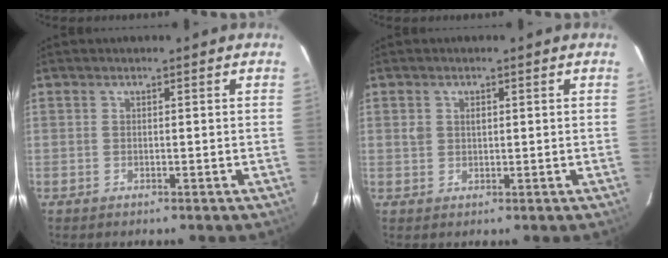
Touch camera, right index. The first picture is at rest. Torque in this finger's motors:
{"motor_torque": [0.00, 0.02, 0.08, 0.02]}